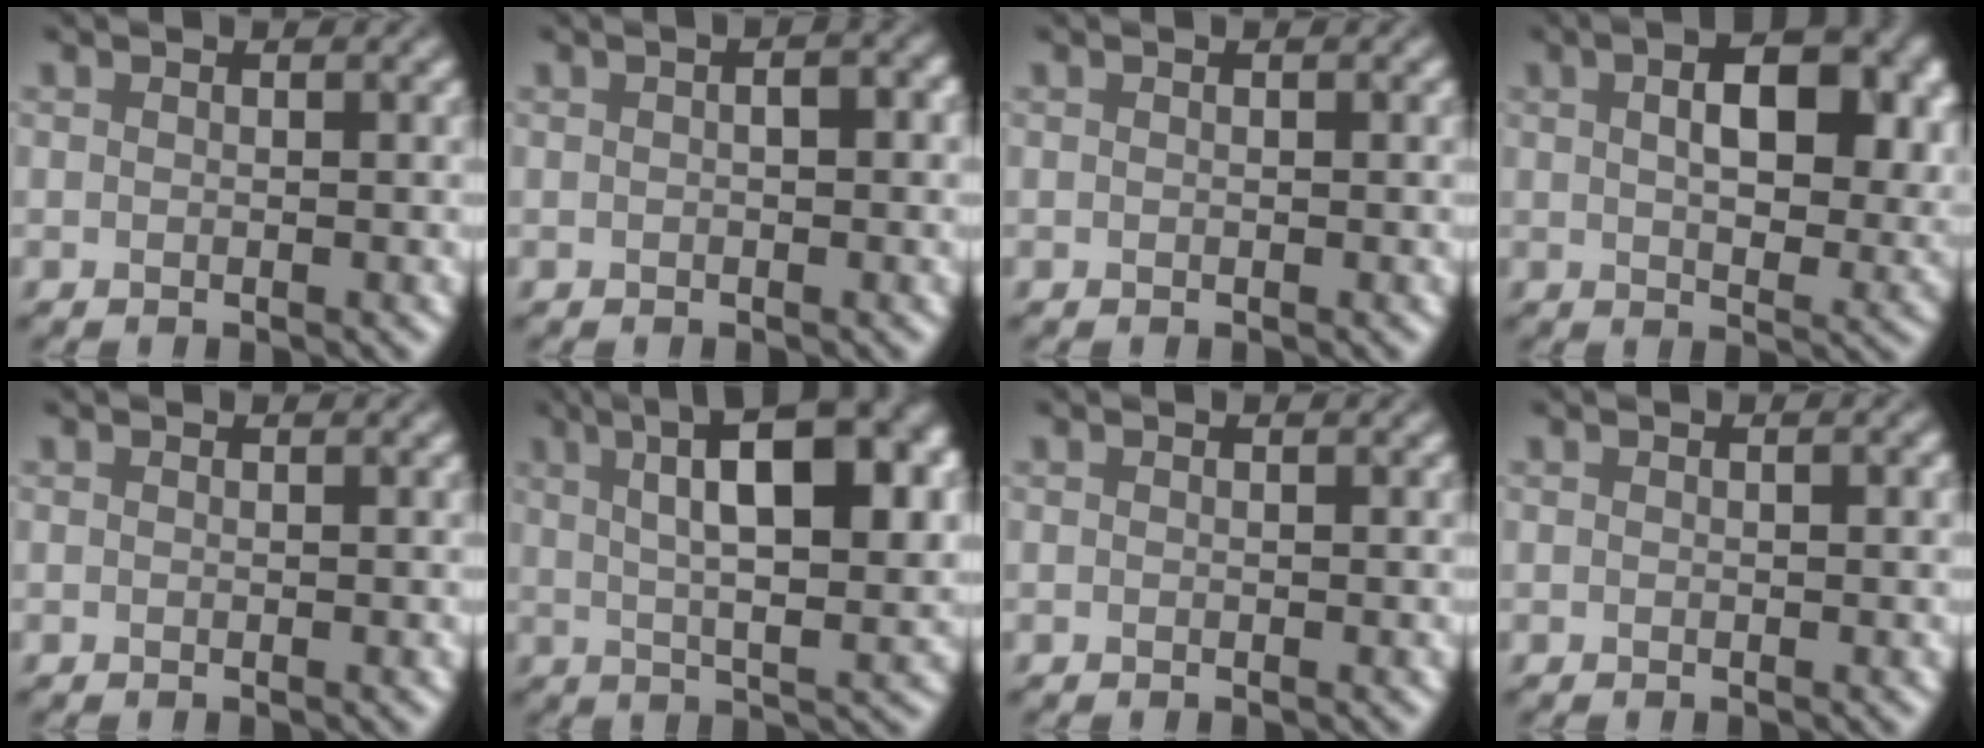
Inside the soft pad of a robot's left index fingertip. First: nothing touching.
{"total": 2.4, "force": [0.3, 1.1, 2.1], "torque": [-0.025, 0.002, 0.001]}
{"total": 0.0}
{"total": 9.3, "force": [2.2, 4.9, 7.6], "torque": [-0.099, 0.006, 0.029]}
{"total": 0.0}
{"total": 12.7, "force": [4.1, 4.2, 11.2], "torque": [-0.162, 0.010, 0.062]}
{"total": 0.0}
{"total": 0.6, "force": [0.1, 0.2, 0.6], "torque": [-0.008, 0.002, 0.002]}